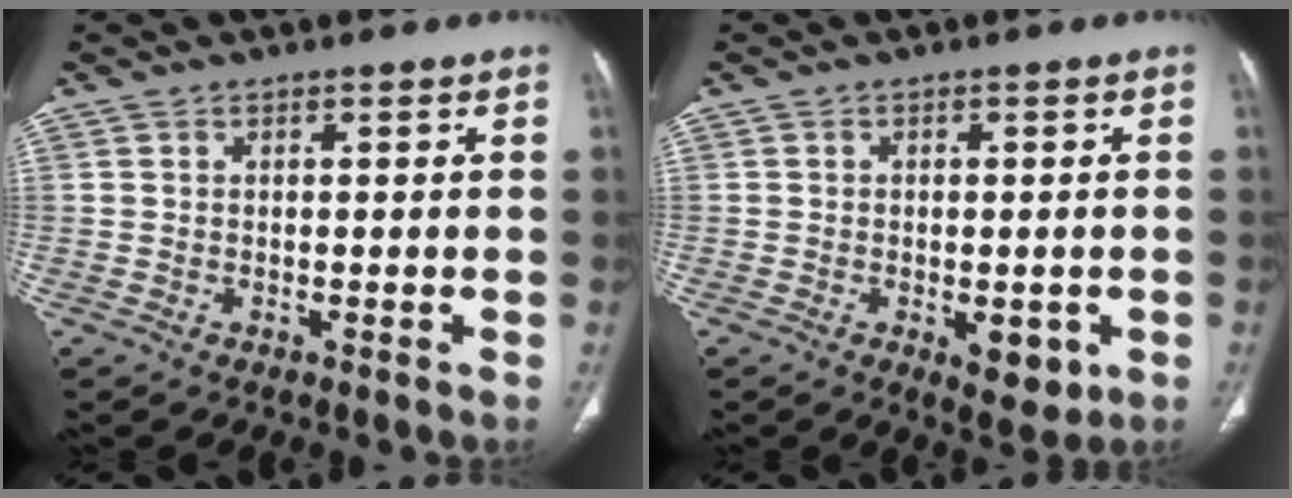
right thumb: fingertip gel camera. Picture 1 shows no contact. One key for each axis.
{"total": 5.6, "fx": -1.7, "fy": 2.8, "fz": 4.6, "tx": -0.047, "ty": -0.004, "tz": -0.014}